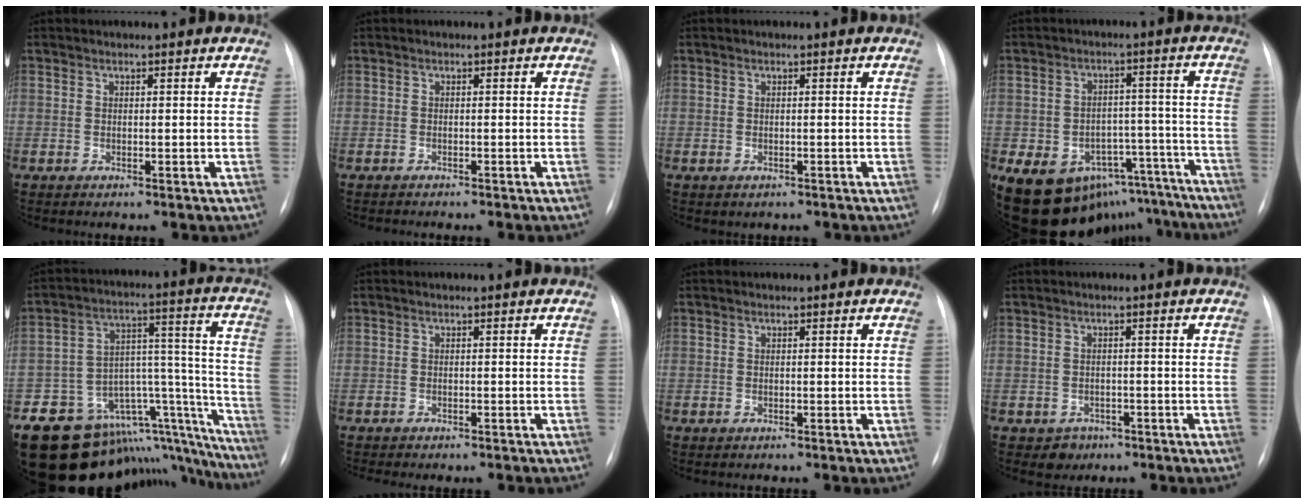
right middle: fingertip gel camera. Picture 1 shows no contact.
{"total": 3.3, "force": [-2.9, 0.6, 1.5], "torque": [-0.021, -0.005, -0.031]}
{"total": 0.7, "force": [-0.4, 0.6, 0.1], "torque": [-0.004, 0.002, -0.001]}
{"total": 17.1, "force": [-12.5, 10.1, 6.0], "torque": [-0.079, 0.054, -0.156]}
{"total": 22.7, "force": [-18.3, 10.2, 8.8], "torque": [-0.050, 0.086, -0.243]}
{"total": 3.4, "force": [-3.0, 0.9, 1.4], "torque": [-0.017, -0.003, -0.033]}
{"total": 0.0}
{"total": 2.5, "force": [-1.4, 2.1, 0.1], "torque": [0.001, 0.009, -0.014]}